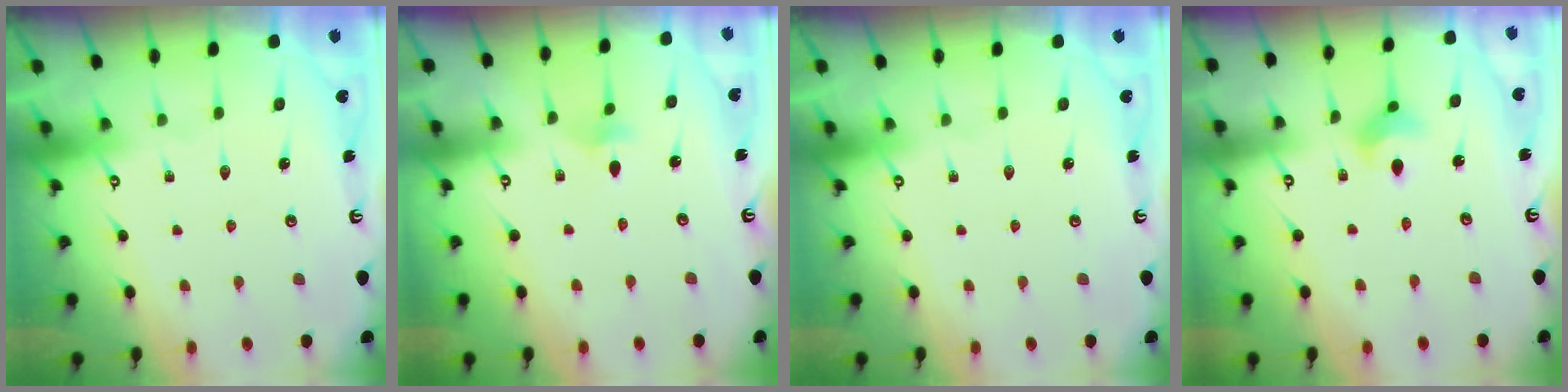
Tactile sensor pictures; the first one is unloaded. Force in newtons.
{"total": 2.7, "press": 2.6, "slide": 0.6}
{"total": 0.0}
{"total": 6.5, "press": 6.5, "slide": 0.5}